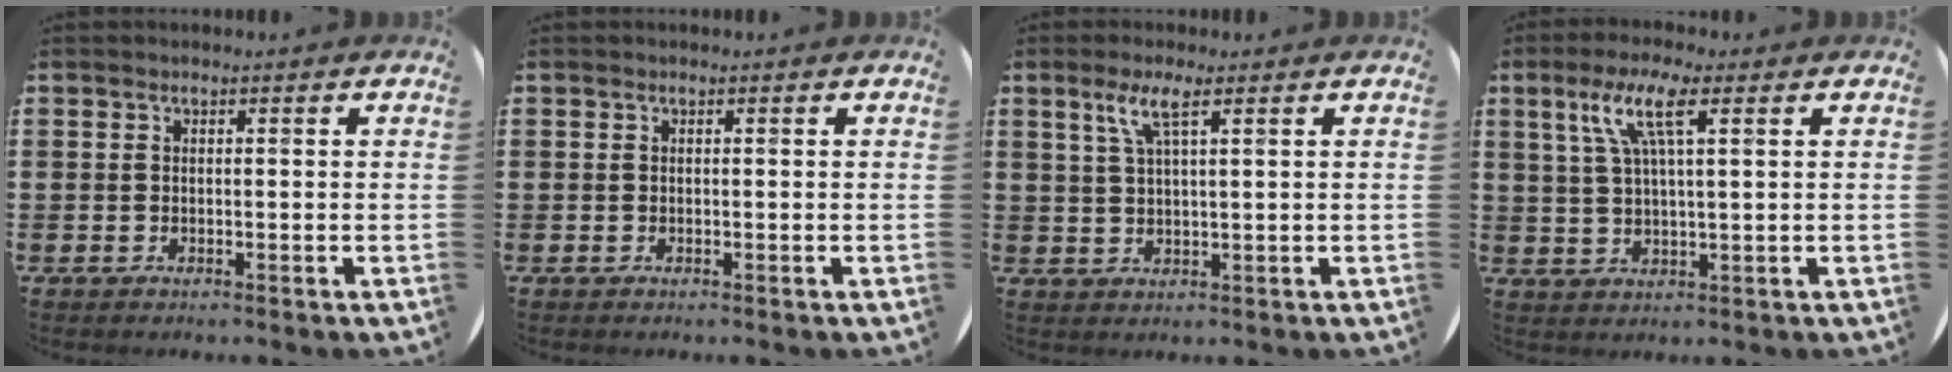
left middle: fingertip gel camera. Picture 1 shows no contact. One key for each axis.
{"total": 0.0}
{"total": 3.9, "fx": 2.3, "fy": 0.4, "fz": 3.1, "tx": -0.067, "ty": 0.005, "tz": 0.037}
{"total": 6.6, "fx": 3.2, "fy": 1.3, "fz": 5.6, "tx": -0.119, "ty": 0.011, "tz": 0.052}